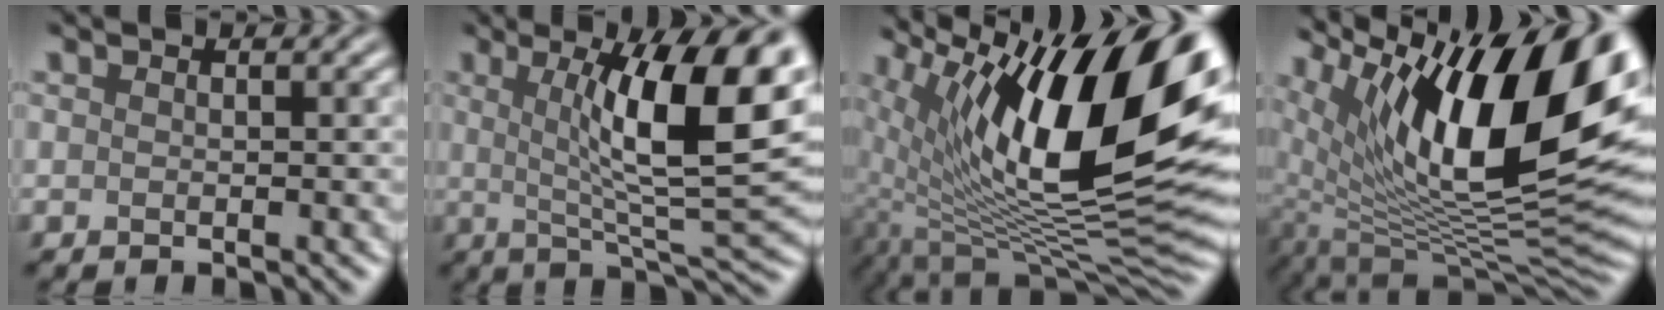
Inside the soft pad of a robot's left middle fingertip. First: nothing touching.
{"total": 12.2, "force": [2.5, 2.8, 11.6], "torque": [-0.164, 0.007, 0.040]}
{"total": 16.6, "force": [4.7, 6.2, 14.6], "torque": [-0.240, -0.001, 0.080]}
{"total": 16.8, "force": [6.3, 6.5, 14.1], "torque": [-0.225, 0.006, 0.107]}